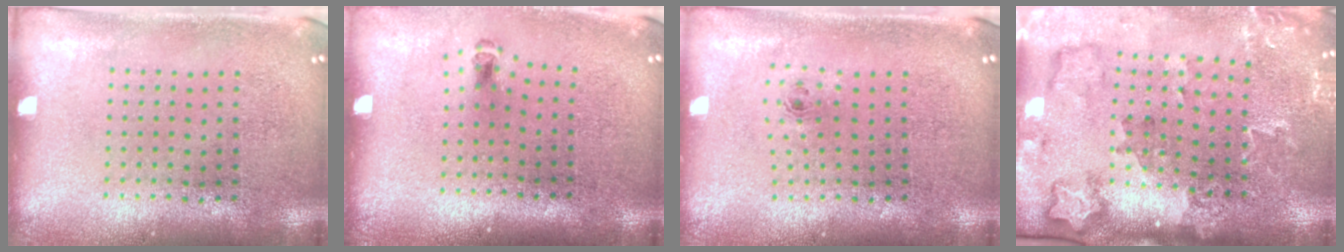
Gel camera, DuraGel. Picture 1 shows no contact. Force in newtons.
{"total": 0.6, "press": 0.4, "slide": 0.5}
{"total": 0.8, "press": 0.3, "slide": 0.7}
{"total": 2.0, "press": 1.9, "slide": 0.4}